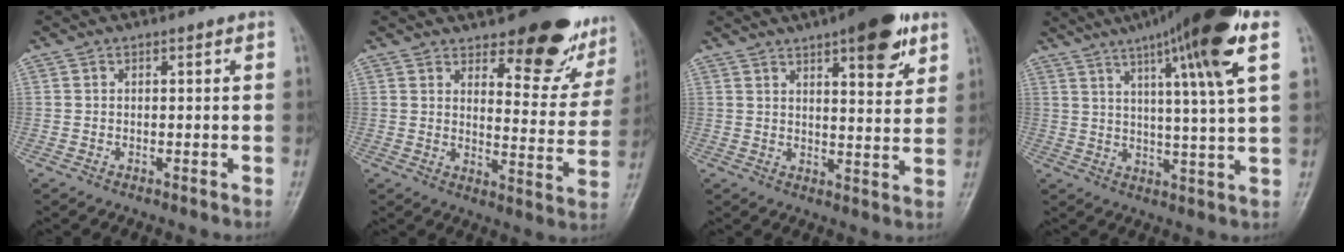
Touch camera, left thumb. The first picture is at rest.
{"total": 16.7, "force": [12.5, 6.3, 9.0], "torque": [-0.063, -0.100, 0.153]}
{"total": 12.6, "force": [7.2, 4.0, 9.5], "torque": [-0.104, -0.031, 0.097]}
{"total": 19.1, "force": [9.8, 1.1, 16.3], "torque": [-0.247, -0.015, 0.145]}